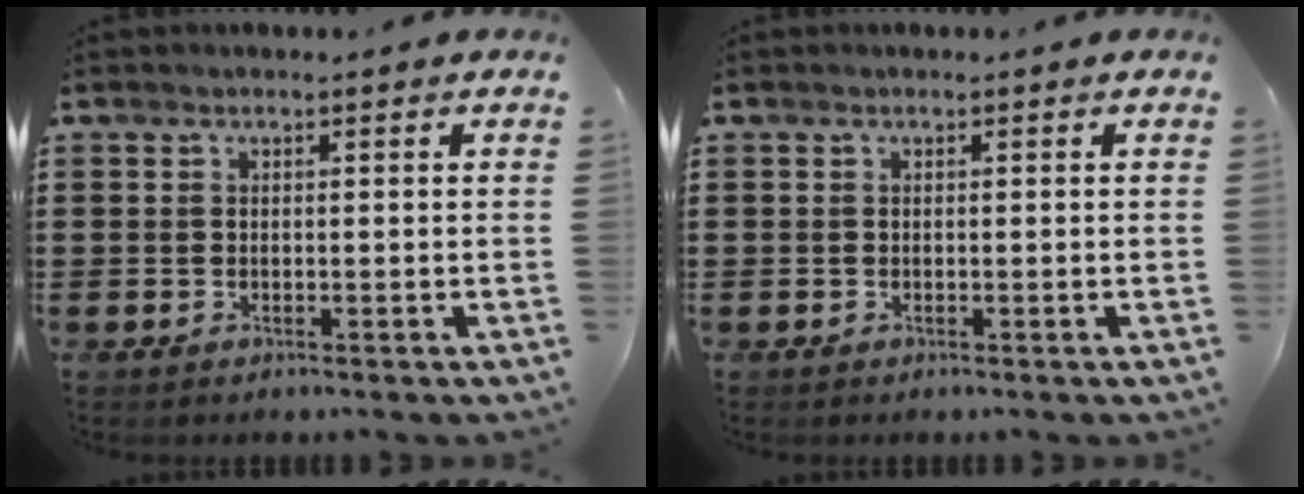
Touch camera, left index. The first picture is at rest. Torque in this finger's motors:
{"motor_torque": [0.05, 0.00, 0.01, -0.01]}